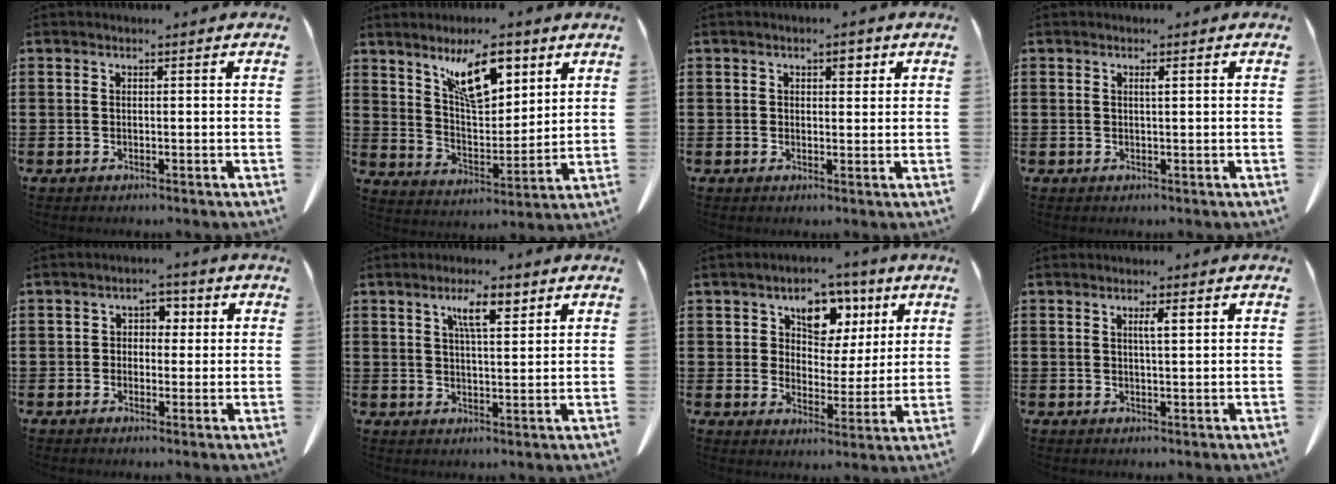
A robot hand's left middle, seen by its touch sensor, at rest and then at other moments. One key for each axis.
{"total": 10.6, "fx": 6.6, "fy": 4.0, "fz": 7.2, "tx": -0.131, "ty": -0.020, "tz": 0.115}
{"total": 2.2, "fx": 1.2, "fy": 1.1, "fz": 1.5, "tx": -0.016, "ty": -0.001, "tz": 0.017}
{"total": 0.8, "fx": 0.3, "fy": 0.1, "fz": 0.7, "tx": -0.015, "ty": 0.000, "tz": 0.005}
{"total": 3.5, "fx": 1.7, "fy": 2.4, "fz": 1.8, "tx": -0.031, "ty": 0.006, "tz": 0.023}
{"total": 5.8, "fx": 3.3, "fy": 1.5, "fz": 4.5, "tx": -0.081, "ty": 0.001, "tz": 0.053}
{"total": 6.8, "fx": 3.7, "fy": 5.0, "fz": 2.6, "tx": -0.066, "ty": -0.002, "tz": 0.061}
{"total": 2.3, "fx": 0.8, "fy": 0.4, "fz": 2.1, "tx": -0.033, "ty": 0.000, "tz": 0.010}